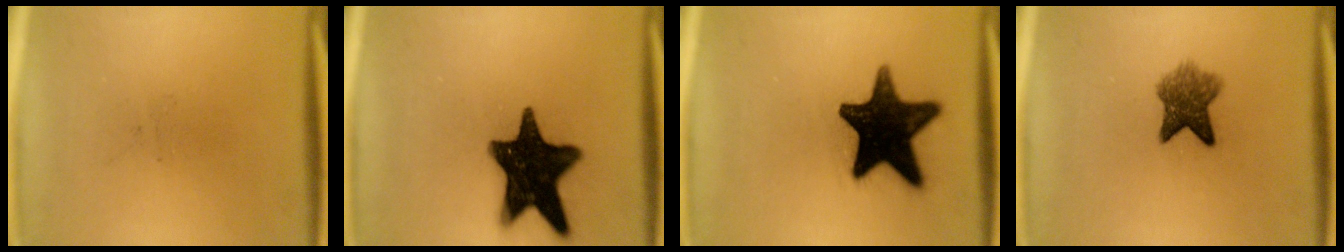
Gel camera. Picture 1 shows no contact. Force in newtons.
{"total": 18.1}
{"total": 18.0}
{"total": 5.9}